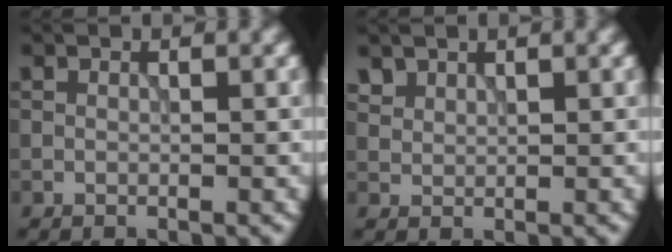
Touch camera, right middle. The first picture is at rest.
{"total": 1.4, "force": [1.1, 0.8, 0.3], "torque": [-0.018, -0.007, 0.037]}